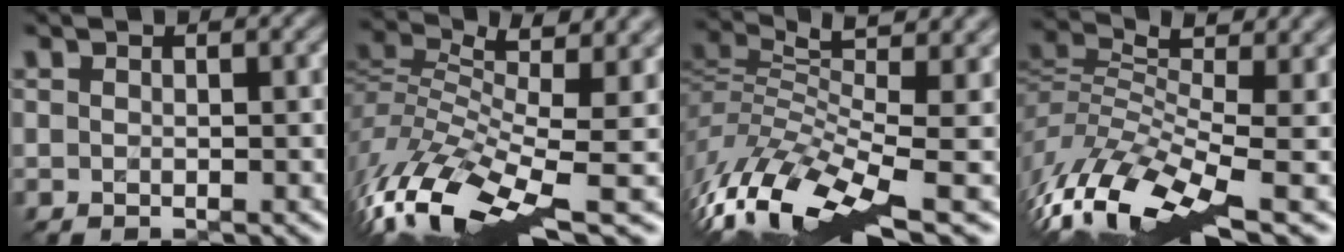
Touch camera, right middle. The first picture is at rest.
{"total": 12.0, "force": [-3.0, 4.0, 10.9], "torque": [-0.239, 0.019, -0.046]}
{"total": 11.1, "force": [-2.4, 3.4, 10.3], "torque": [-0.218, 0.016, -0.037]}
{"total": 10.4, "force": [-3.0, 3.7, 9.3], "torque": [-0.206, 0.020, -0.054]}